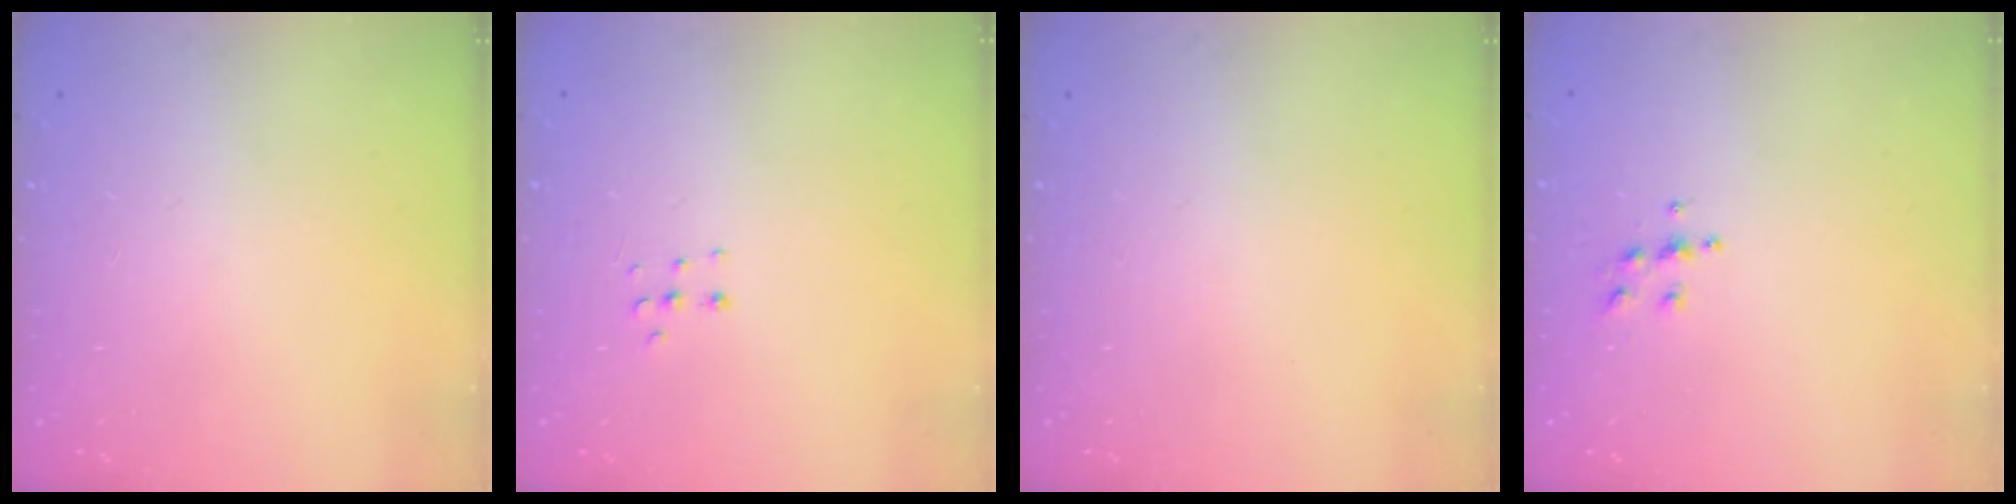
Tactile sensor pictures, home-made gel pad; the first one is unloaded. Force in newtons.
{"total": 3.8, "press": 3.7, "slide": 0.9}
{"total": 0.0}
{"total": 5.6, "press": 5.6, "slide": 0.4}